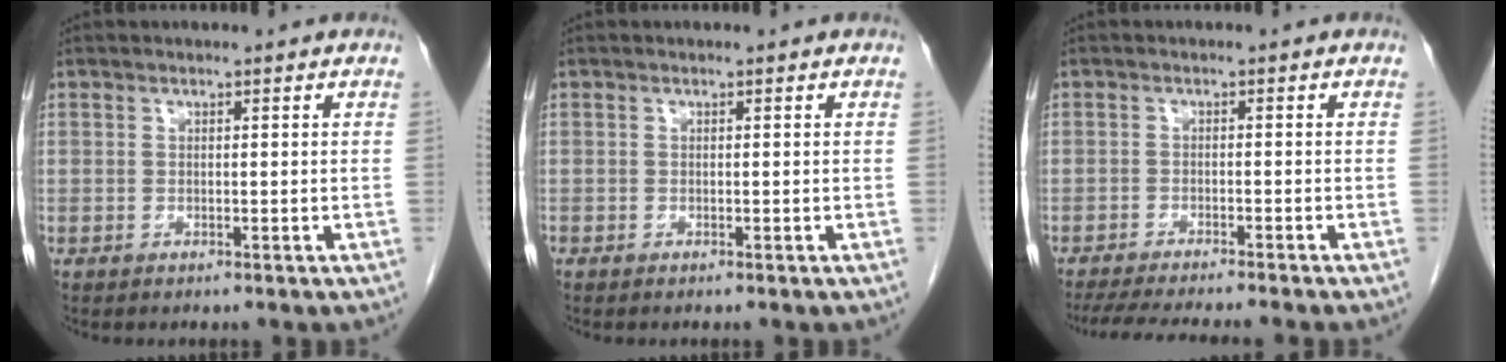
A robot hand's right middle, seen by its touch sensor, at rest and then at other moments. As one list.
[{"total": 0.0}, {"total": 10.4, "force": [-9.2, -0.2, 4.9], "torque": [-0.055, -0.017, -0.137]}]